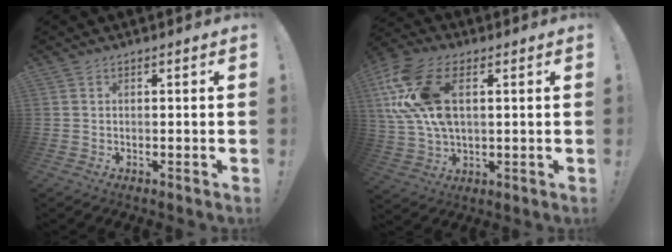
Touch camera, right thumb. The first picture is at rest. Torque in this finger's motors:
{"motor_torque": [0.63, 0.94, 1.66, 0.14, 0.53]}